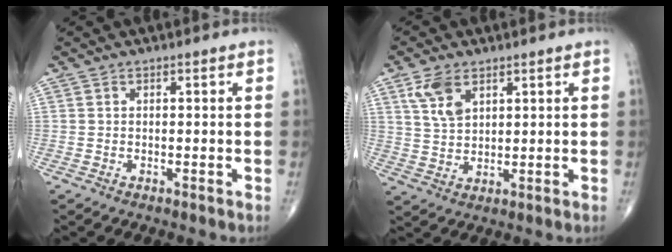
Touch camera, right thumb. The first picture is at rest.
{"total": 6.4, "force": [3.3, 3.6, 4.2], "torque": [-0.075, -0.011, 0.070]}